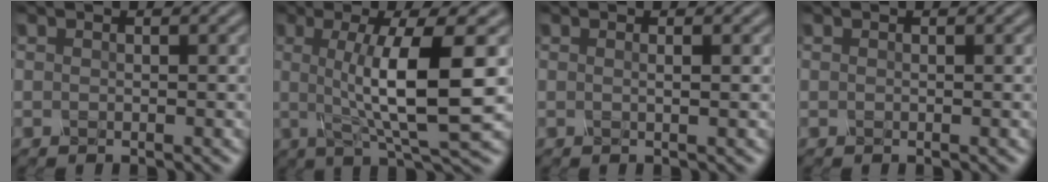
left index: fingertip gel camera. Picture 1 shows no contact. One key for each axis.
{"total": 9.0, "fx": 0.5, "fy": 1.9, "fz": 8.8, "tx": -0.121, "ty": -0.002, "tz": 0.009}
{"total": 1.0, "fx": 0.1, "fy": 0.3, "fz": 0.9, "tx": -0.009, "ty": 0.003, "tz": -0.005}
{"total": 0.0}